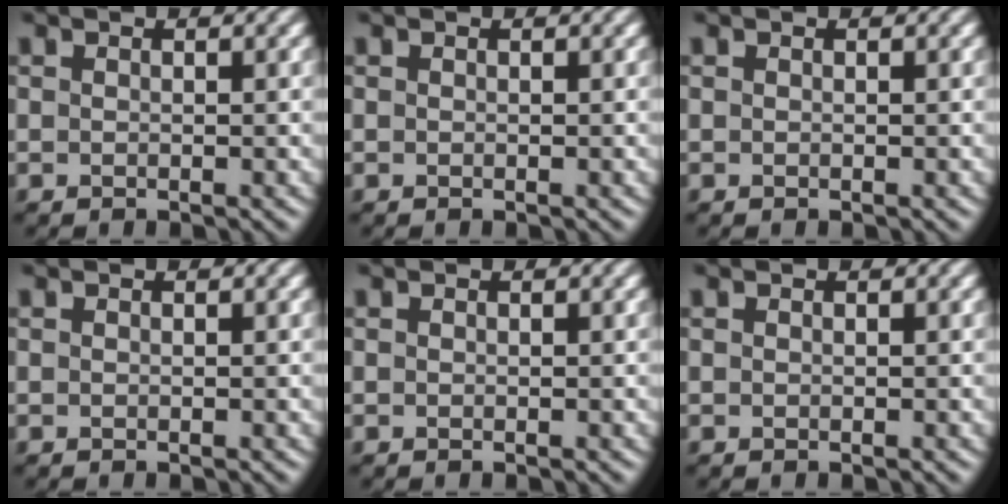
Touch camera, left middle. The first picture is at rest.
{"total": 0.0}
{"total": 0.0}
{"total": 0.0}
{"total": 0.0}
{"total": 0.0}